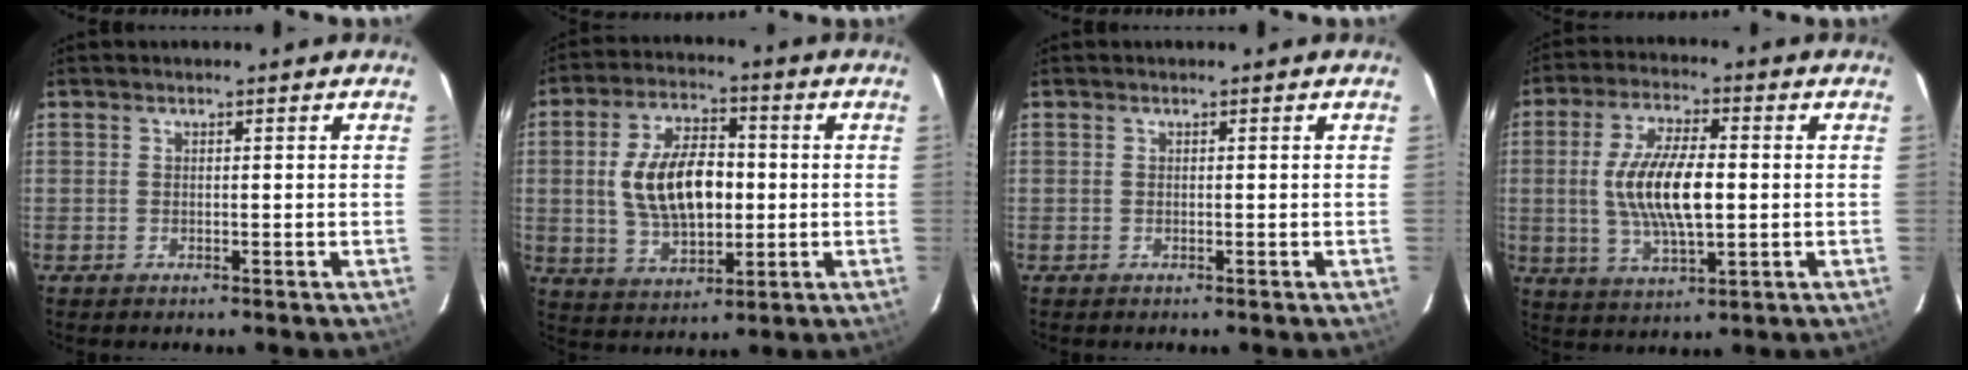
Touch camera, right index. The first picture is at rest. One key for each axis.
{"total": 13.6, "fx": 0.2, "fy": 7.0, "fz": 11.7, "tx": -0.224, "ty": 0.010, "tz": 0.011}
{"total": 0.0}
{"total": 12.5, "fx": -0.1, "fy": 4.2, "fz": 11.8, "tx": -0.232, "ty": -0.002, "tz": 0.002}